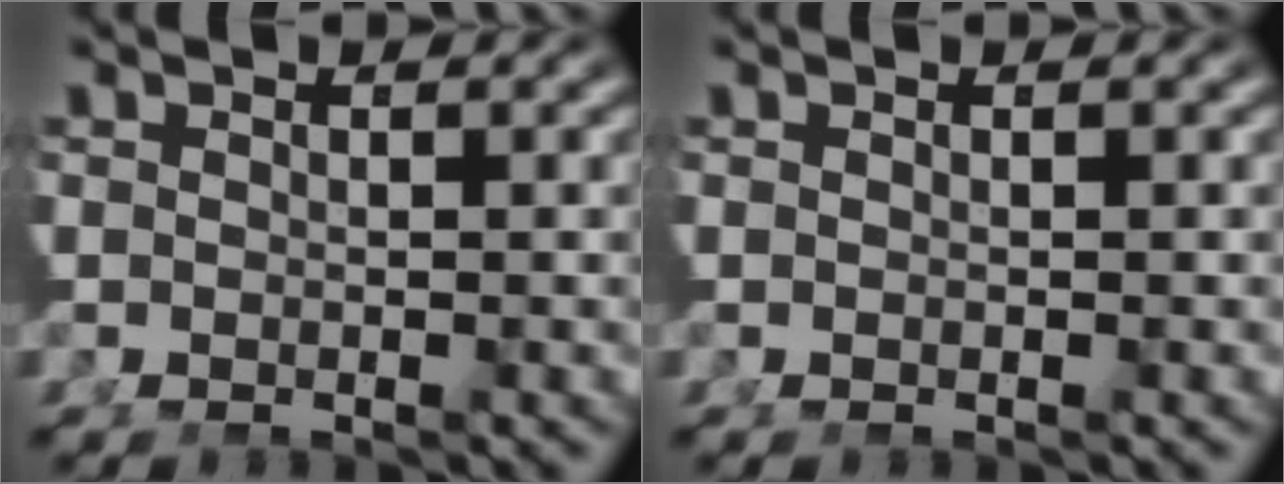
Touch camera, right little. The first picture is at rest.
{"total": 0.0}